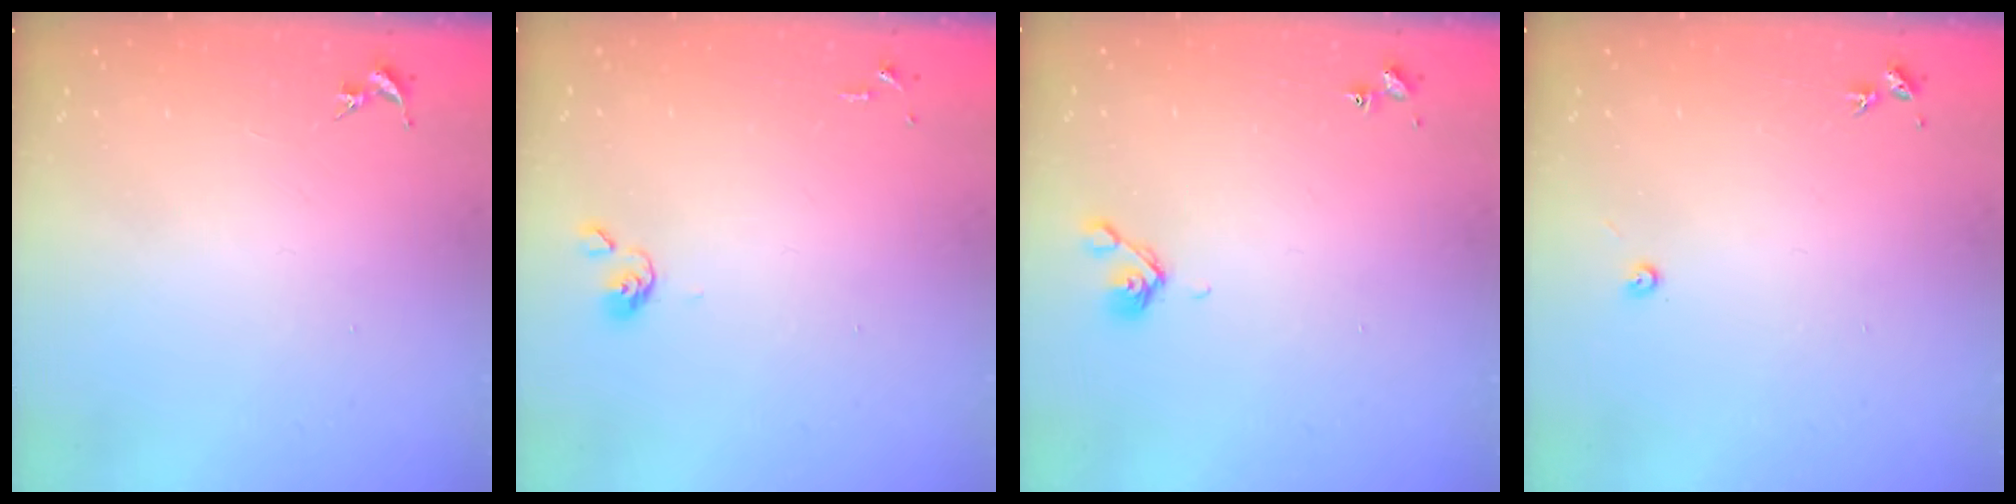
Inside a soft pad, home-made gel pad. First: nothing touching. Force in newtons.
{"total": 3.8, "press": 3.7, "slide": 0.9}
{"total": 5.2, "press": 5.1, "slide": 1.0}
{"total": 3.2, "press": 3.1, "slide": 0.4}